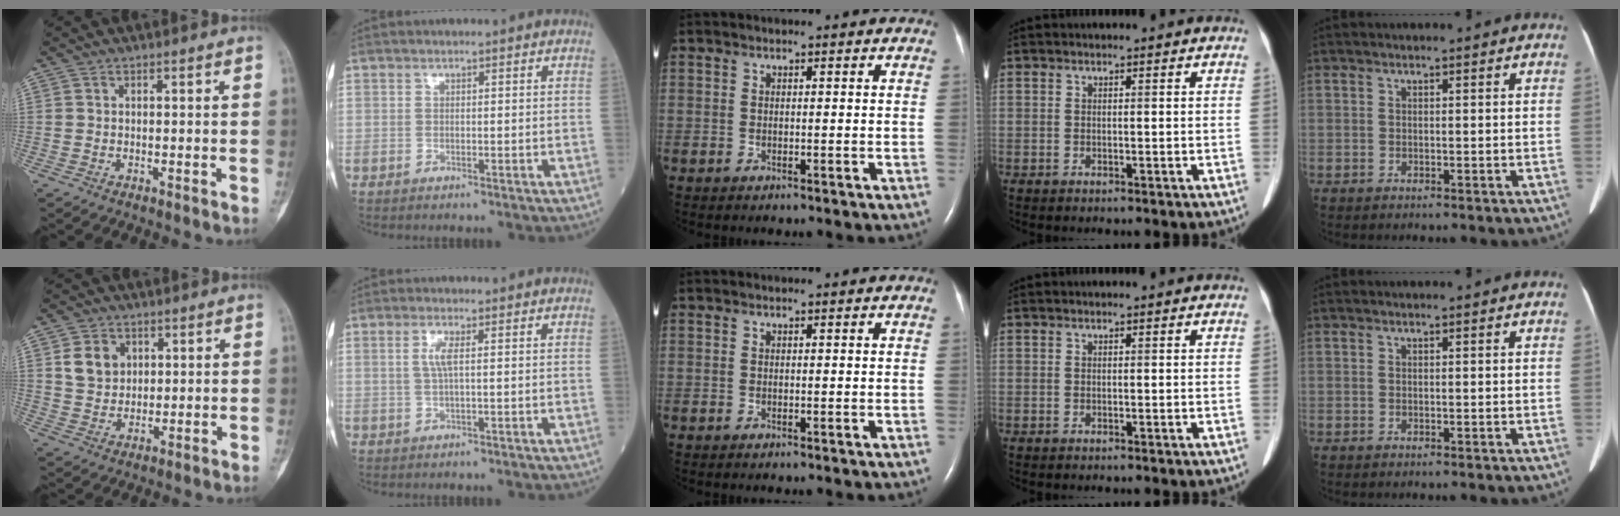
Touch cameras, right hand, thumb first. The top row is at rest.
{"thumb": {"total": 6.6, "force": [2.2, 5.4, 3.1], "torque": [-0.031, -0.011, 0.044]}, "index": {"total": 2.4, "force": [0.5, 0.2, 2.3], "torque": [-0.055, 0.002, 0.008]}}